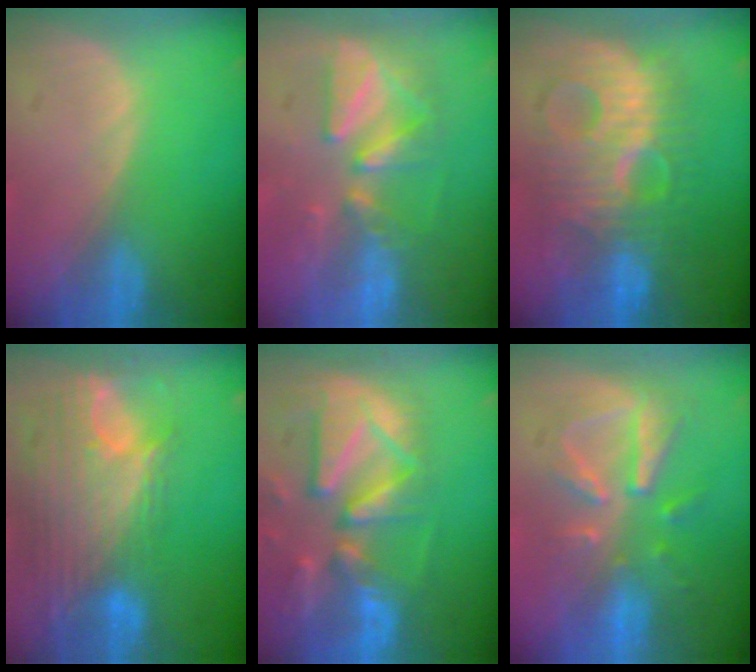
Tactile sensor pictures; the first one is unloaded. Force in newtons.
{"total": 8.6, "press": 7.7, "slide": 3.8}
{"total": 10.6, "press": 10.6, "slide": 0.3}
{"total": 12.1, "press": 10.2, "slide": 6.4}
{"total": 13.0, "press": 11.3, "slide": 6.4}
{"total": 8.1, "press": 7.5, "slide": 3.0}